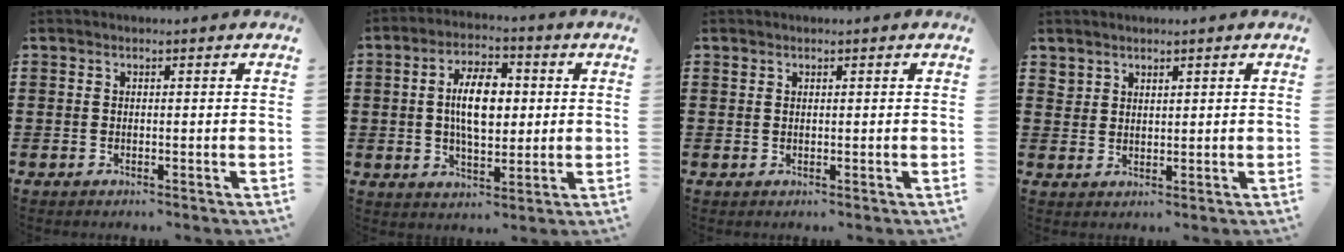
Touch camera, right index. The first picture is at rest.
{"total": 8.6, "force": [1.0, 4.1, 7.6], "torque": [-0.139, 0.008, 0.011]}
{"total": 0.7, "force": [0.5, 0.4, 0.1], "torque": [-0.003, 0.003, 0.010]}
{"total": 2.3, "force": [2.1, 0.9, 0.0], "torque": [-0.005, 0.005, 0.042]}